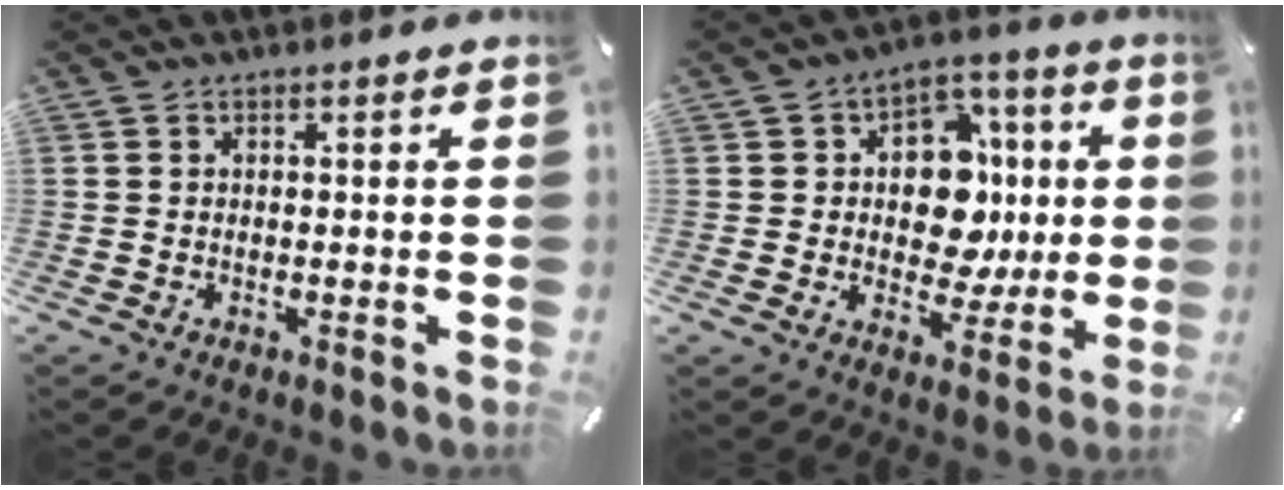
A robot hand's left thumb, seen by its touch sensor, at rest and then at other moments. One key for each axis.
{"total": 13.7, "fx": 0.4, "fy": 11.0, "fz": 8.2, "tx": -0.103, "ty": -0.004, "tz": 0.016}